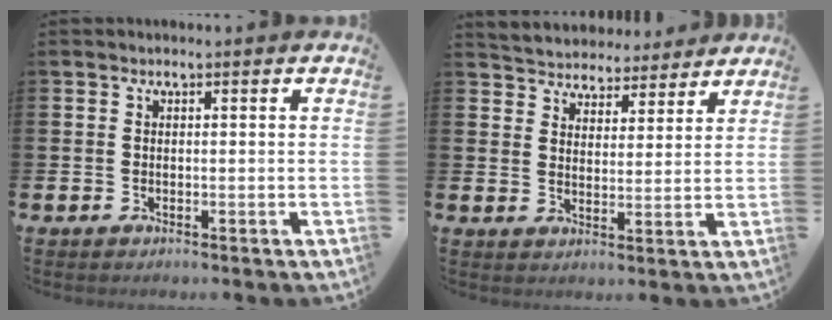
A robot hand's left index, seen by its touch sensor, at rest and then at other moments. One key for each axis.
{"total": 4.7, "fx": 4.5, "fy": 1.2, "fz": -0.7, "tx": -0.007, "ty": -0.036, "tz": 0.078}